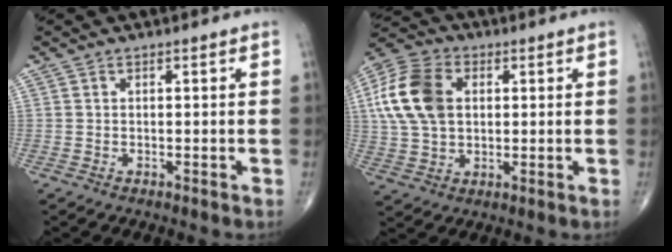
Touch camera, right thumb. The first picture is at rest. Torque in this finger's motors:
{"motor_torque": [0.56, 0.59, 0.24, -0.05, 0.33]}